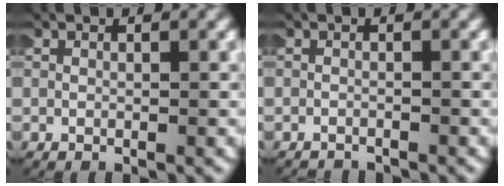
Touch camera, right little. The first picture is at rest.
{"total": 1.5, "force": [-1.5, -0.1, -0.2], "torque": [-0.006, -0.010, -0.019]}